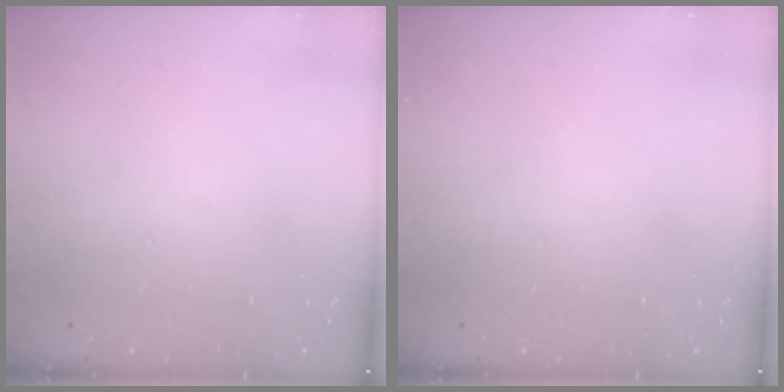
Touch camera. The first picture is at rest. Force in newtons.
{"total": 0.0}